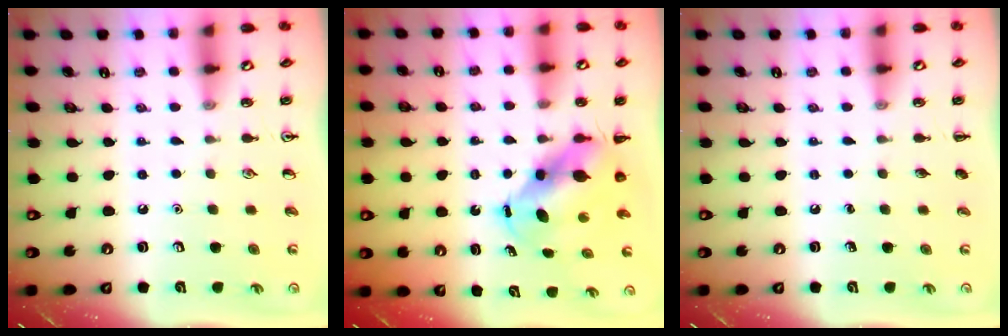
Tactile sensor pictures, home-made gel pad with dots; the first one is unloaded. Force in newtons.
{"total": 6.3, "press": 6.1, "slide": 1.6}
{"total": 0.0}